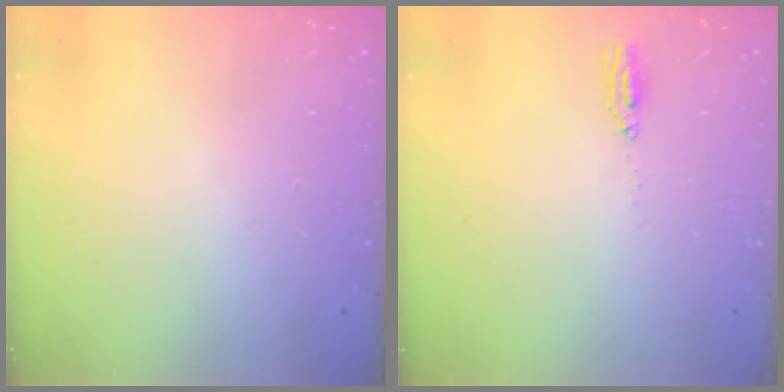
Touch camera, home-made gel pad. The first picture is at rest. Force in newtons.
{"total": 3.8, "press": 3.4, "slide": 1.6}